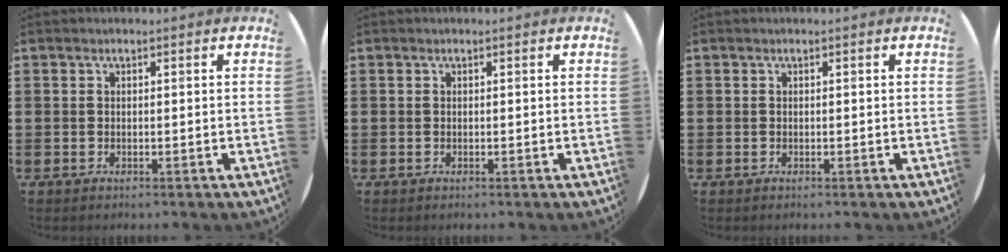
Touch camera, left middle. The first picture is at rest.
{"total": 0.0}
{"total": 0.0}